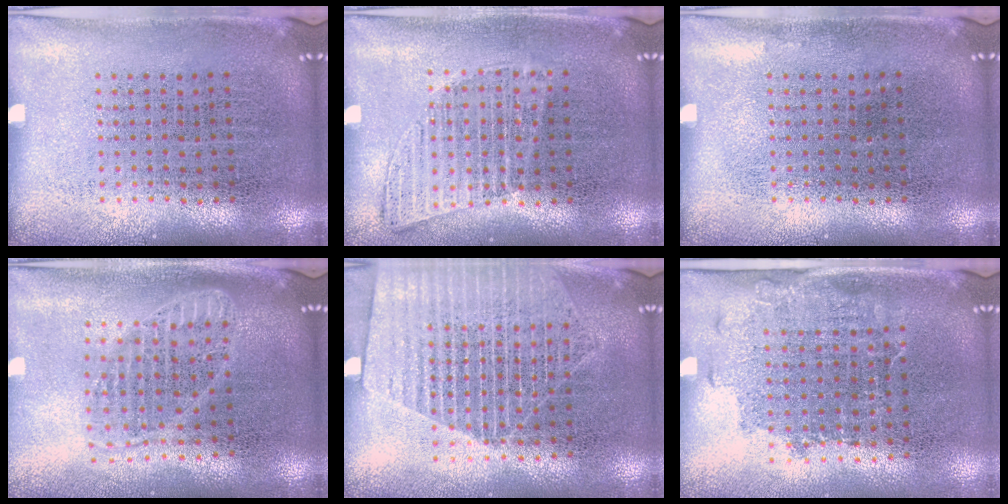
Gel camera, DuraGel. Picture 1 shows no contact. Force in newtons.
{"total": 1.0, "press": 1.0, "slide": 0.3}
{"total": 0.0}
{"total": 1.8, "press": 1.5, "slide": 1.0}
{"total": 1.8, "press": 1.6, "slide": 0.9}
{"total": 1.3, "press": 1.1, "slide": 0.8}